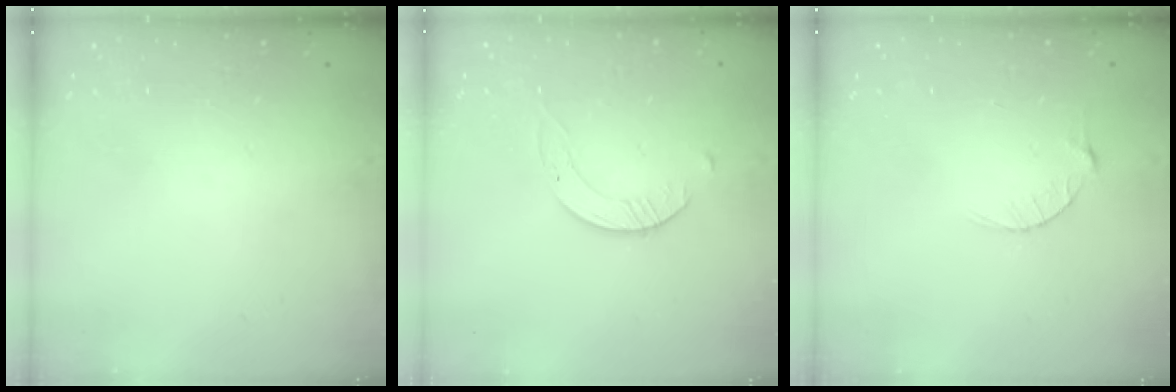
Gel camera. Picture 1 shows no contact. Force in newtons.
{"total": 2.6, "press": 2.6, "slide": 0.3}
{"total": 2.9, "press": 2.9, "slide": 0.4}